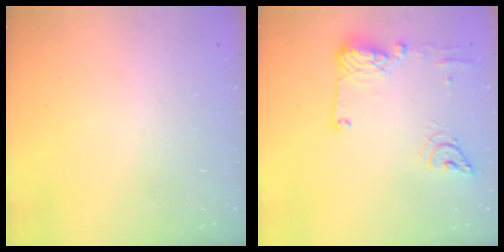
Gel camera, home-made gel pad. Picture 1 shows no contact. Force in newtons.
{"total": 14.2, "press": 14.0, "slide": 1.8}